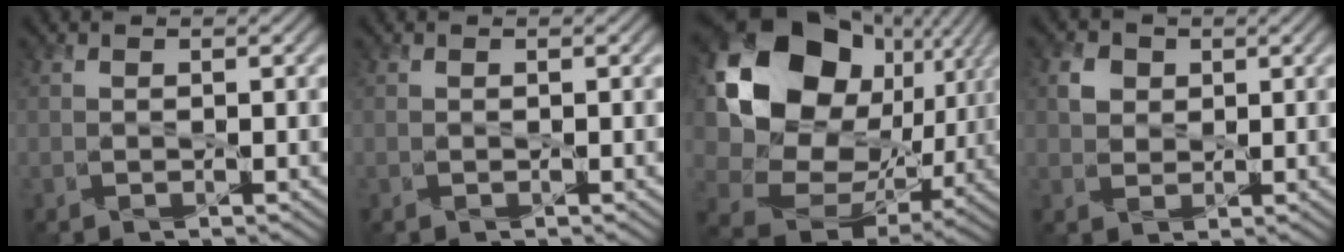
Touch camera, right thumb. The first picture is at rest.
{"total": 0.0}
{"total": 19.7, "force": [5.7, 15.4, 10.8], "torque": [-0.251, -0.001, 0.127]}
{"total": 2.4, "force": [1.1, 2.1, 0.4], "torque": [-0.011, 0.001, 0.019]}